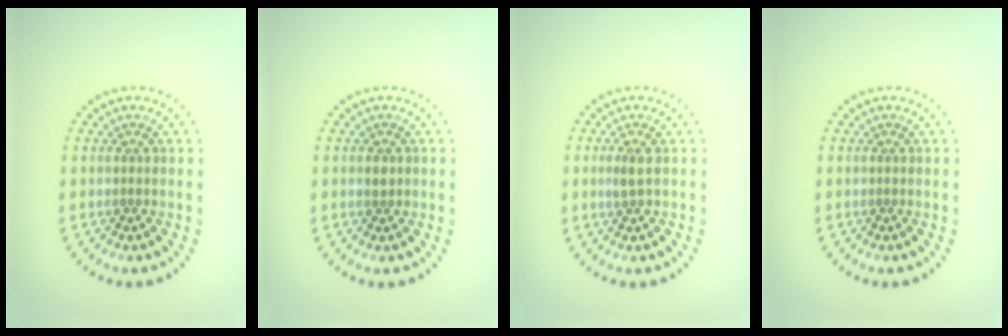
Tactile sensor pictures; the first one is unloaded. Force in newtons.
{"total": 1.0, "press": 1.0, "slide": 0.2}
{"total": 1.0, "press": 0.9, "slide": 0.6}
{"total": 0.0}